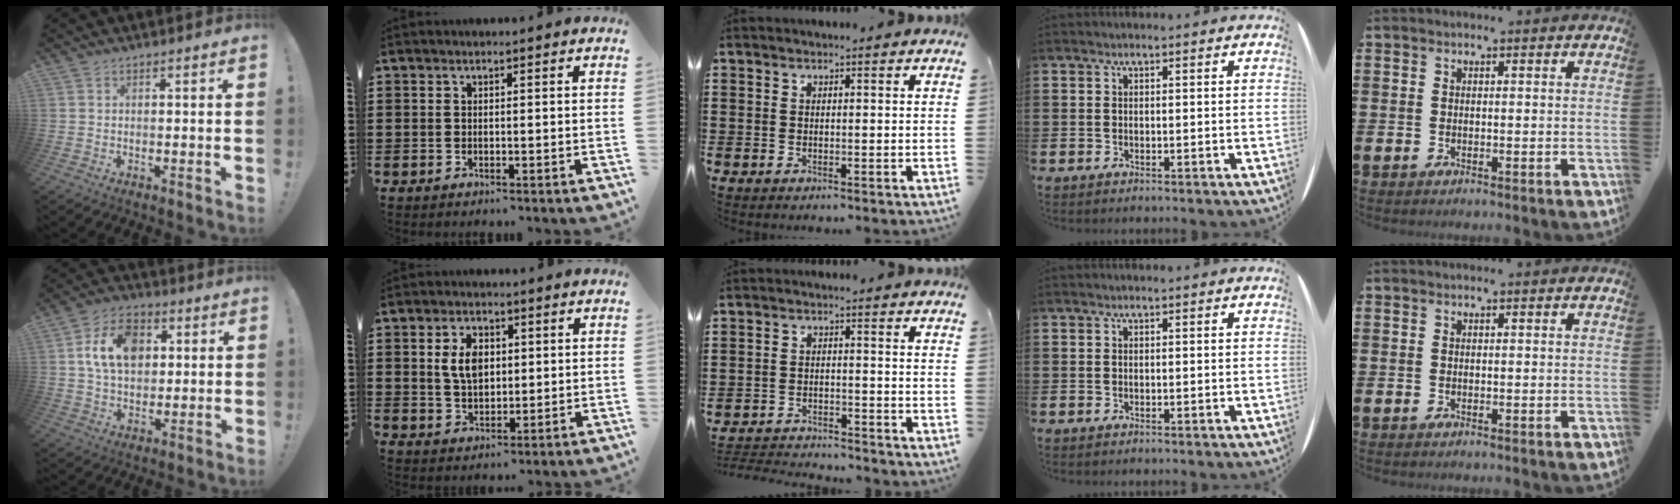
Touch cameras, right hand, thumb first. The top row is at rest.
{"thumb": {"total": 13.1, "force": [3.2, 9.4, 8.6], "torque": [-0.137, 0.012, 0.063]}, "index": {"total": 5.6, "force": [1.2, 3.4, 4.2], "torque": [-0.091, 0.009, 0.015]}, "middle": {"total": 3.1, "force": [-3.1, 0.3, 0.0], "torque": [-0.007, 0.000, -0.068]}}